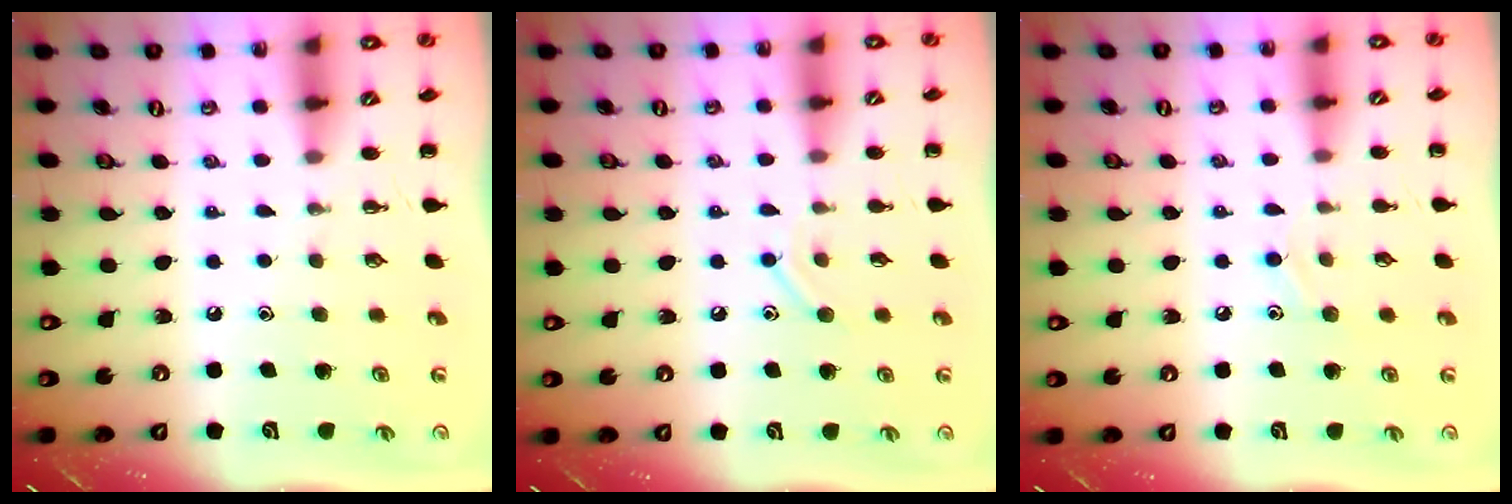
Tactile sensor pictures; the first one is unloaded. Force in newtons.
{"total": 7.5, "press": 7.4, "slide": 1.4}
{"total": 6.2, "press": 5.9, "slide": 1.9}